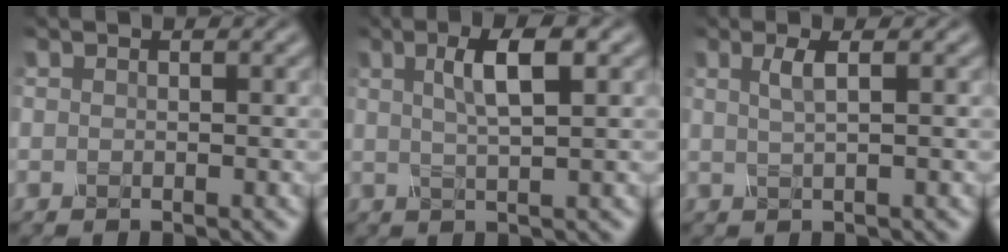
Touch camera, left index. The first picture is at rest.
{"total": 3.9, "force": [1.2, 1.0, 3.6], "torque": [-0.060, 0.006, 0.017]}
{"total": 1.9, "force": [0.5, 0.5, 1.7], "torque": [-0.030, 0.000, 0.005]}